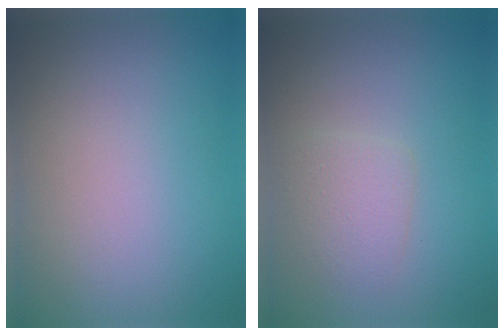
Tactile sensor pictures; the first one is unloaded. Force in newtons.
{"total": 1.9, "press": 1.9, "slide": 0.1}